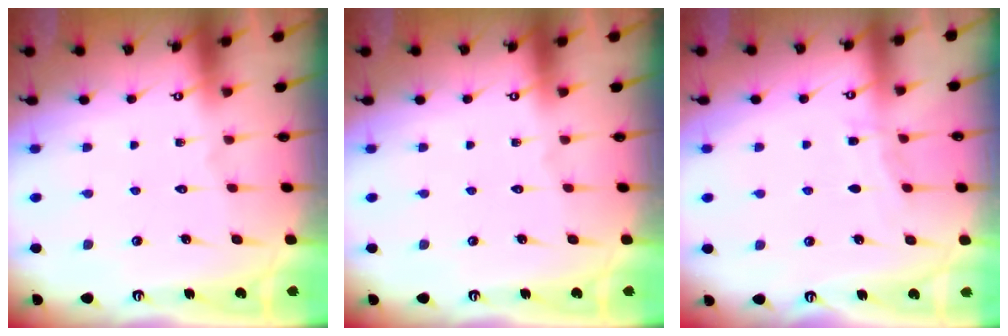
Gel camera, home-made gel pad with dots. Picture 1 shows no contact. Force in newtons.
{"total": 0.0}
{"total": 4.6, "press": 4.5, "slide": 0.5}